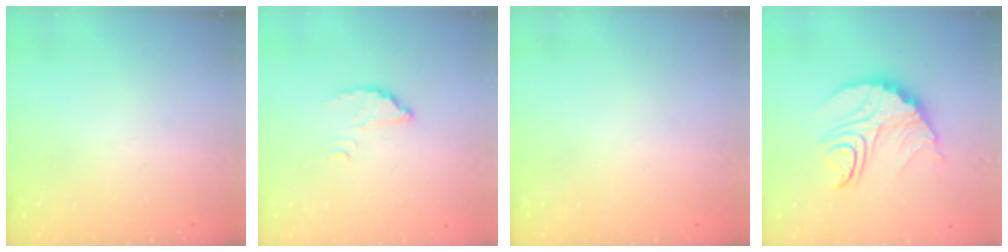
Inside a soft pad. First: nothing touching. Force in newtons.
{"total": 2.4, "press": 2.4, "slide": 0.2}
{"total": 0.0}
{"total": 15.0, "press": 14.9, "slide": 1.5}